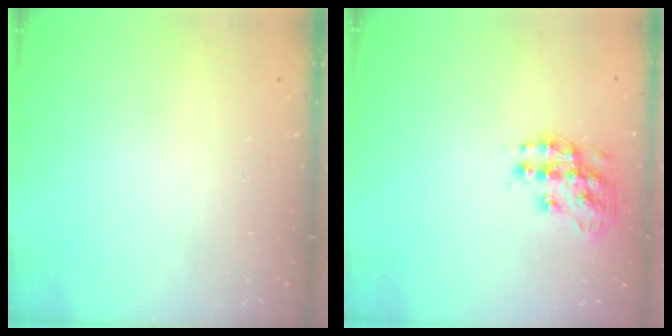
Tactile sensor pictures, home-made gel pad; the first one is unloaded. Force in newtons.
{"total": 13.3, "press": 13.3, "slide": 0.7}